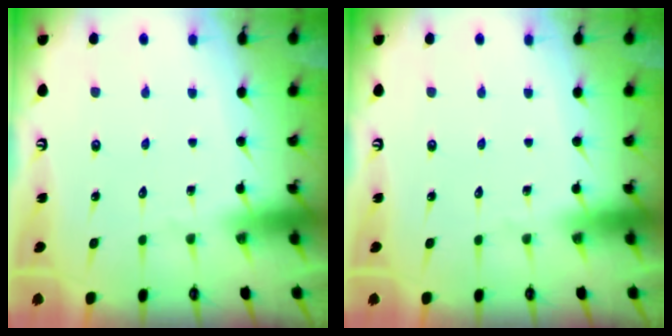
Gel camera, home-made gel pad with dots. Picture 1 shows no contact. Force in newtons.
{"total": 0.0}